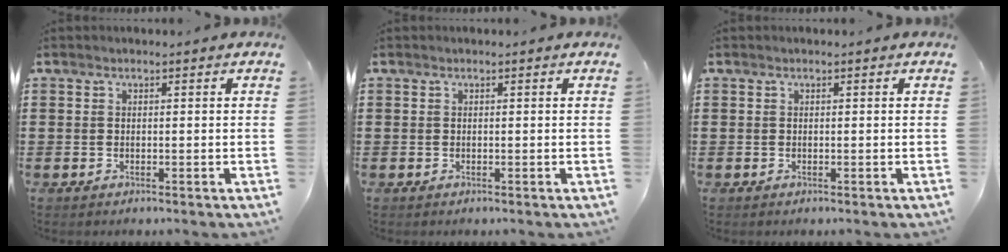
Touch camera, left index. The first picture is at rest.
{"total": 0.0}
{"total": 0.0}